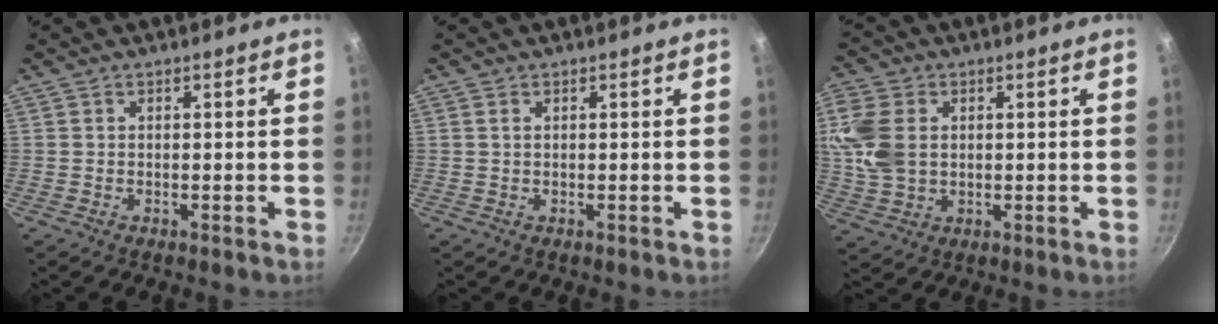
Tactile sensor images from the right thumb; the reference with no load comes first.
{"total": 0.6, "force": [0.2, 0.3, 0.4], "torque": [-0.008, 0.000, 0.004]}
{"total": 9.9, "force": [1.6, 7.2, 6.6], "torque": [-0.127, 0.001, 0.033]}